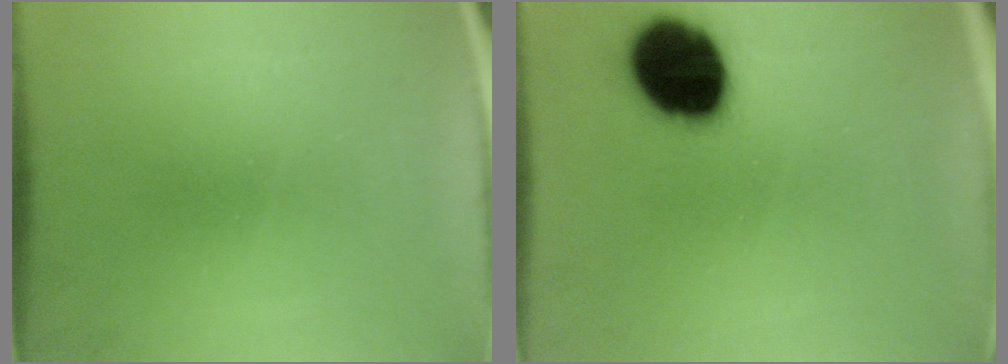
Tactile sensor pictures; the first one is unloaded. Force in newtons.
{"total": 19.6}